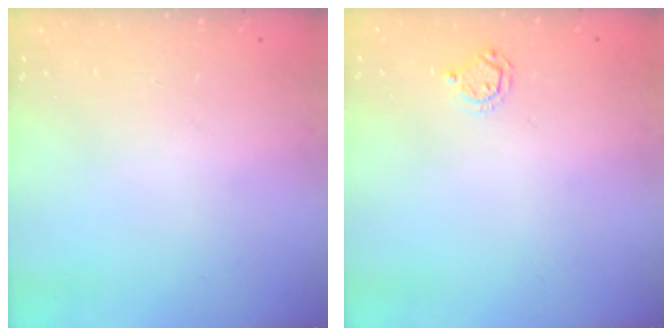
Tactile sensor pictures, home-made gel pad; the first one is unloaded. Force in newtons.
{"total": 4.1, "press": 4.1, "slide": 0.4}